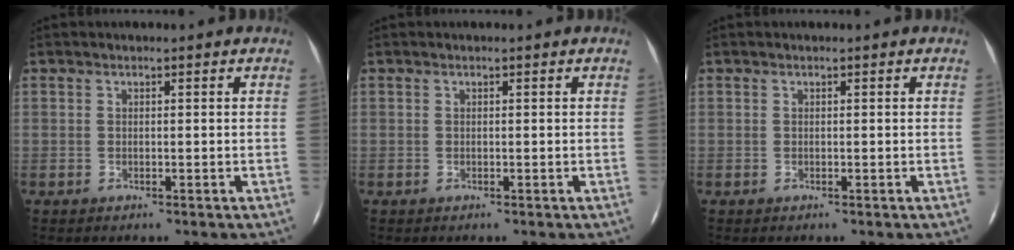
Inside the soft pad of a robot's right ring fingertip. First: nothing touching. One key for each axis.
{"total": 0.0}
{"total": 0.0}